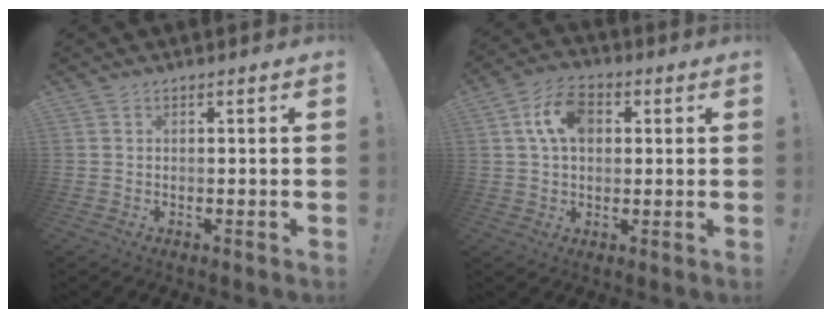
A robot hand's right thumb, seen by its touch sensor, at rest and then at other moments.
{"total": 10.5, "force": [2.8, 7.1, 7.1], "torque": [-0.120, 0.015, 0.055]}